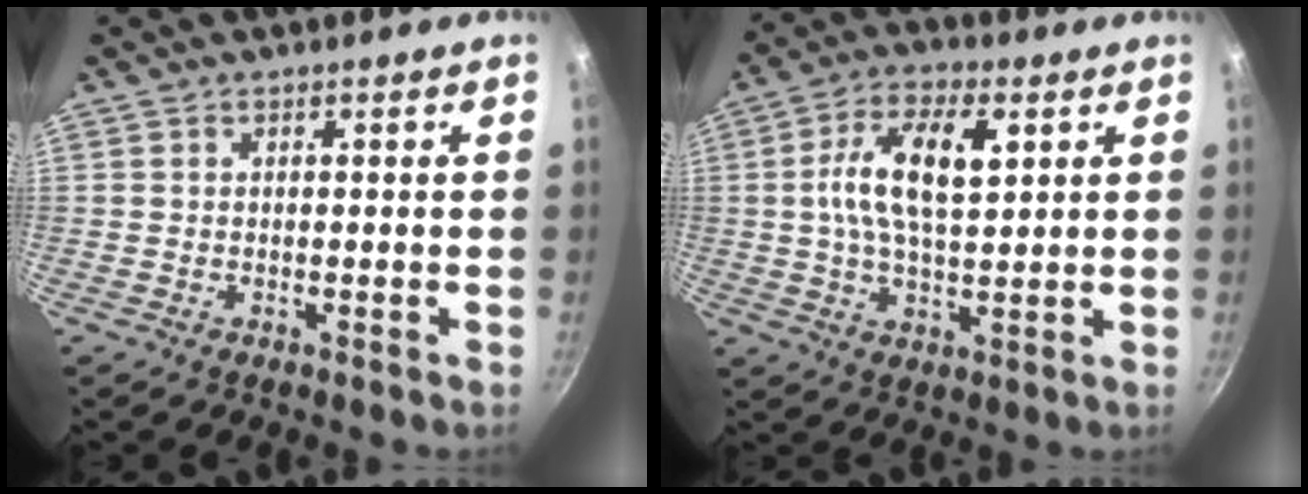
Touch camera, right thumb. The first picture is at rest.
{"total": 12.5, "force": [2.8, 5.8, 10.8], "torque": [-0.197, 0.004, 0.049]}